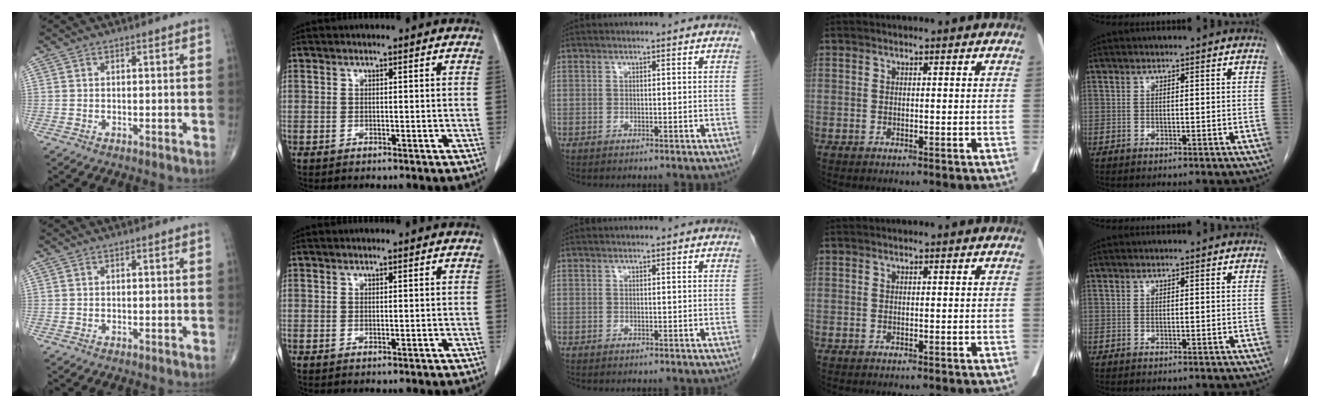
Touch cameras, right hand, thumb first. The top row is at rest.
{}